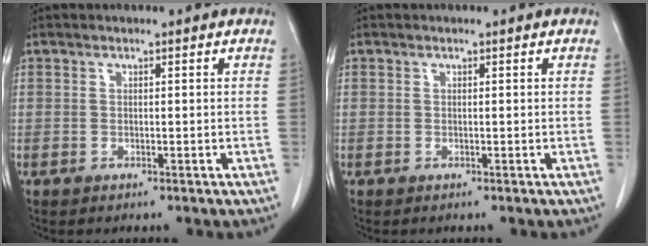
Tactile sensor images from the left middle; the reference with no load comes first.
{"total": 0.0}